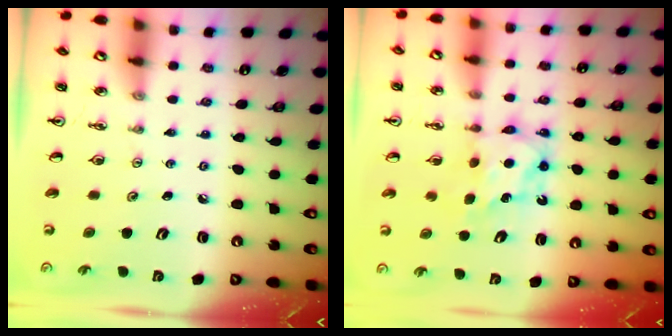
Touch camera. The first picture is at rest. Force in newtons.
{"total": 6.7, "press": 6.7, "slide": 0.5}